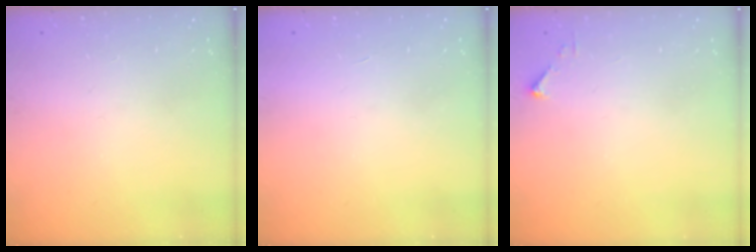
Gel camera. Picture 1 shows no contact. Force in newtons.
{"total": 1.7, "press": 1.7, "slide": 0.1}
{"total": 2.7, "press": 2.7, "slide": 0.3}